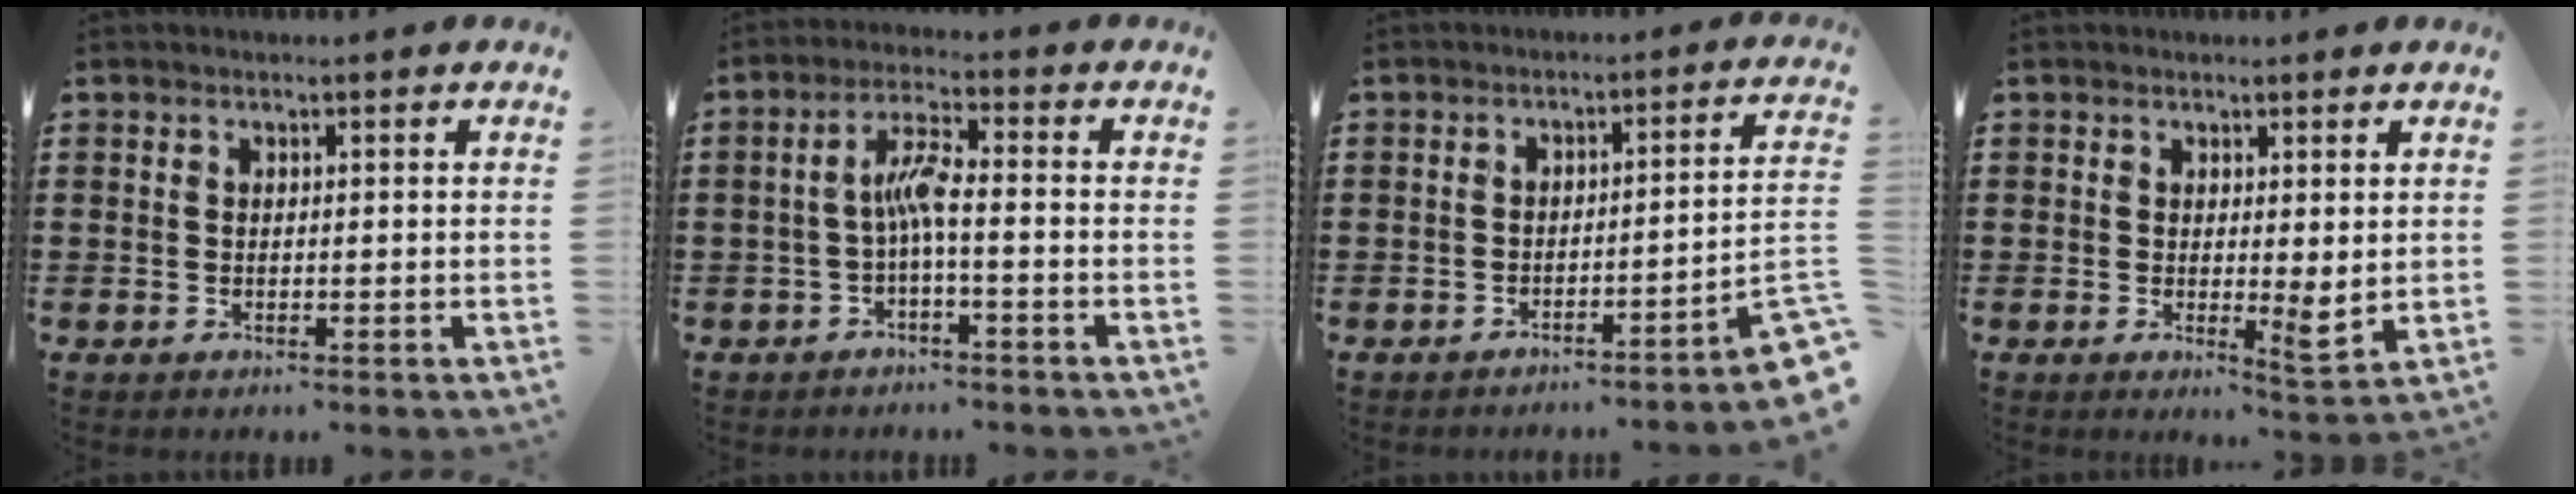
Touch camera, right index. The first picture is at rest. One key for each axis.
{"total": 5.1, "fx": -1.2, "fy": 0.7, "fz": 4.9, "tx": -0.099, "ty": 0.004, "tz": -0.028}
{"total": 3.7, "fx": -2.7, "fy": -0.4, "fz": 2.4, "tx": -0.044, "ty": -0.018, "tz": -0.056}
{"total": 2.9, "fx": 1.4, "fy": 0.8, "fz": 2.4, "tx": -0.041, "ty": -0.011, "tz": 0.026}